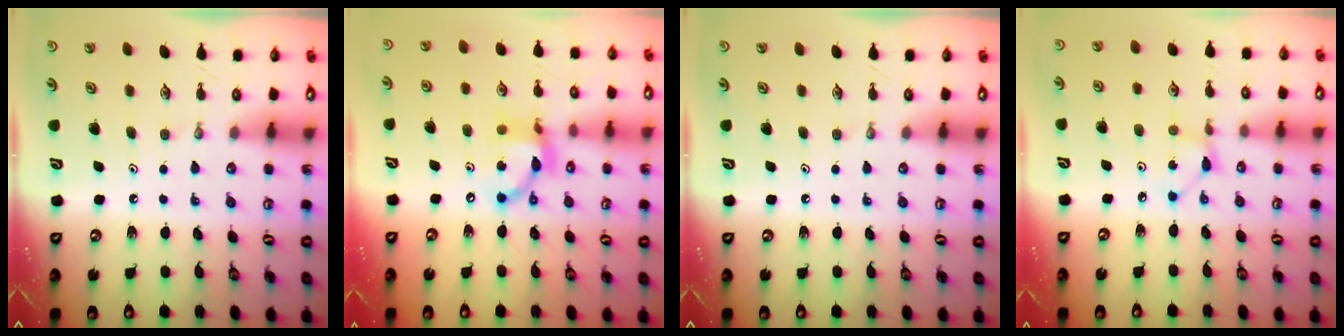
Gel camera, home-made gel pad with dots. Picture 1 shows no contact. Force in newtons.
{"total": 13.4, "press": 13.3, "slide": 1.1}
{"total": 0.0}
{"total": 2.6, "press": 2.6, "slide": 0.0}